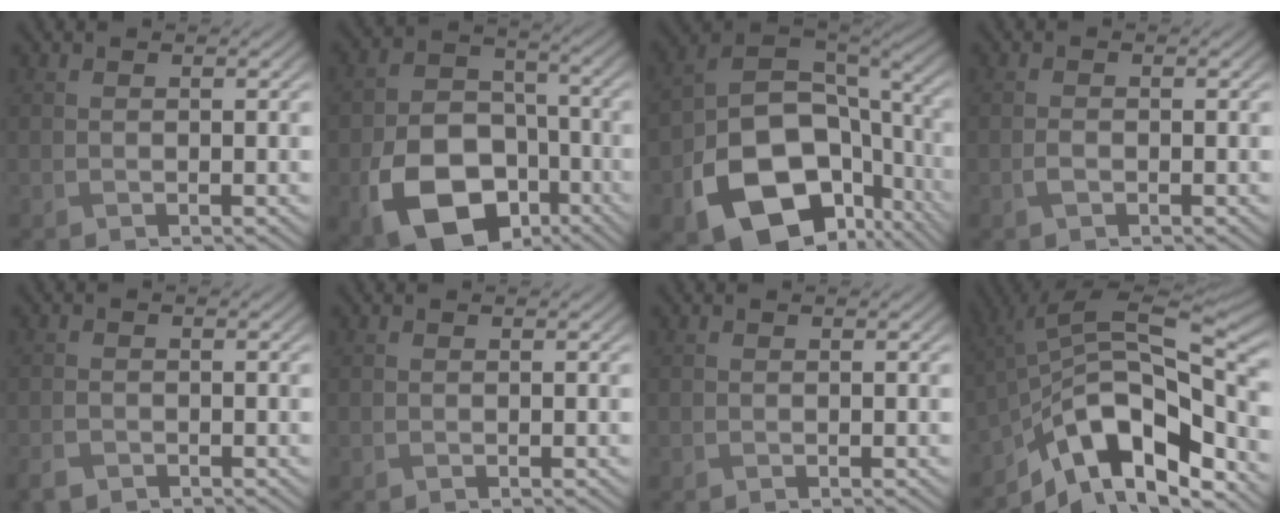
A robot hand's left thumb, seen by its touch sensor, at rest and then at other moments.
{"total": 14.2, "force": [-6.4, 9.6, 8.3], "torque": [-0.176, -0.042, -0.111]}
{"total": 18.4, "force": [-7.3, 12.5, 11.3], "torque": [-0.234, -0.053, -0.099]}
{"total": 1.1, "force": [-0.5, 0.6, 0.8], "torque": [-0.019, 0.002, -0.010]}
{"total": 2.0, "force": [-1.4, 1.1, 0.8], "torque": [-0.019, -0.005, -0.033]}
{"total": 0.0}
{"total": 0.0}
{"total": 12.7, "force": [-7.1, 5.5, 9.0], "torque": [-0.156, 0.007, -0.134]}